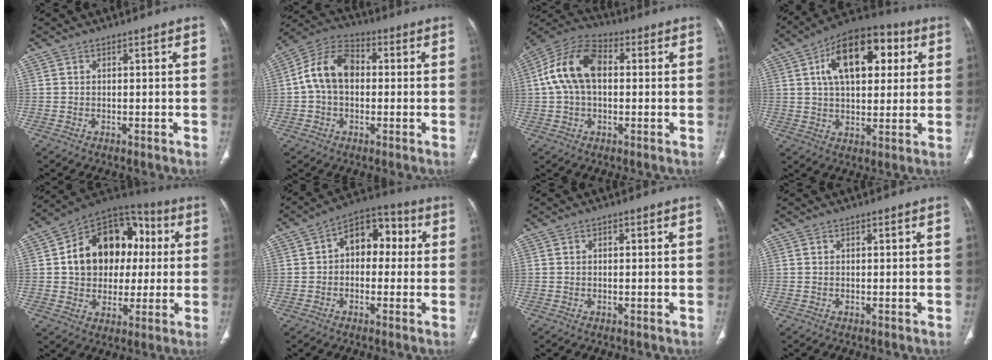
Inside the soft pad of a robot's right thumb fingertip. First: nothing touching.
{"total": 11.4, "force": [0.4, 7.9, 8.3], "torque": [-0.143, 0.031, -0.004]}
{"total": 13.7, "force": [1.7, 8.6, 10.5], "torque": [-0.202, 0.033, 0.021]}
{"total": 18.6, "force": [5.8, 10.0, 14.5], "torque": [-0.193, 0.009, 0.085]}
{"total": 20.4, "force": [2.2, 15.2, 13.5], "torque": [-0.172, 0.033, 0.035]}
{"total": 10.4, "force": [1.2, 7.0, 7.7], "torque": [-0.077, 0.034, 0.006]}
{"total": 0.7, "force": [0.2, 0.4, 0.5], "torque": [-0.011, 0.006, 0.004]}
{"total": 0.0}